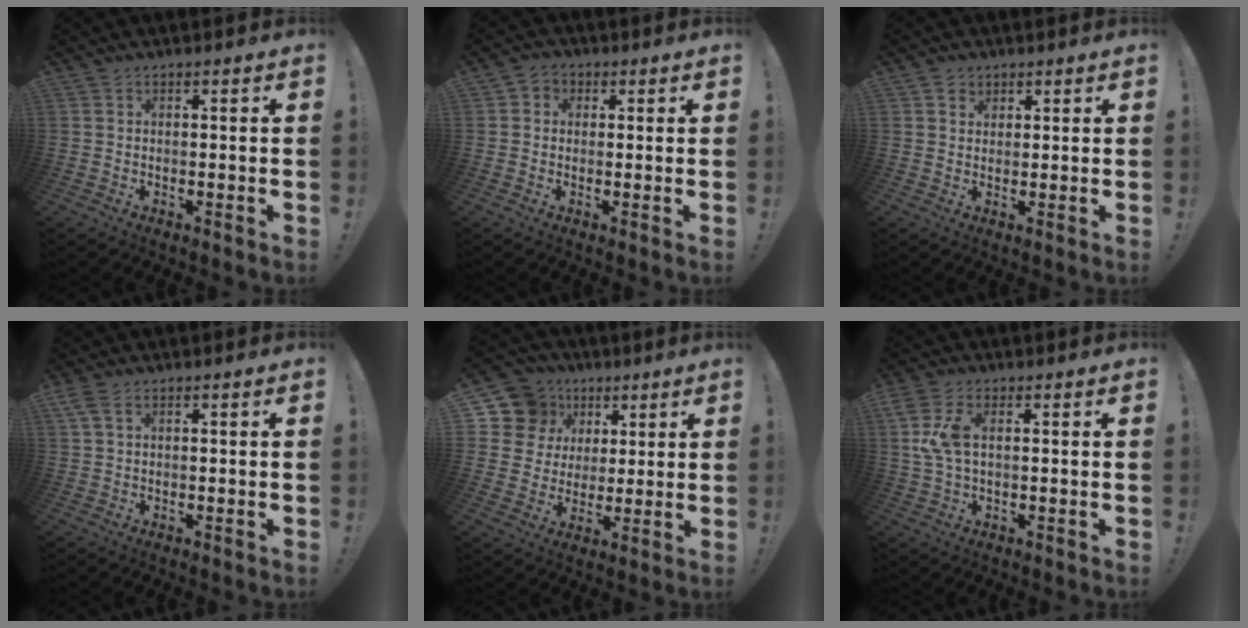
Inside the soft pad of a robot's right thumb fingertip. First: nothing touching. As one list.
[{"total": 2.9, "force": [-0.3, 2.7, 1.0], "torque": [-0.021, 0.006, -0.005]}, {"total": 2.3, "force": [1.5, 1.8, 0.2], "torque": [-0.002, -0.005, 0.027]}, {"total": 3.1, "force": [1.3, 1.3, 2.5], "torque": [-0.053, 0.004, 0.027]}, {"total": 13.6, "force": [5.6, 11.6, 4.4], "torque": [-0.071, -0.022, 0.122]}, {"total": 7.8, "force": [1.7, 3.5, 6.8], "torque": [-0.137, -0.005, 0.029]}]